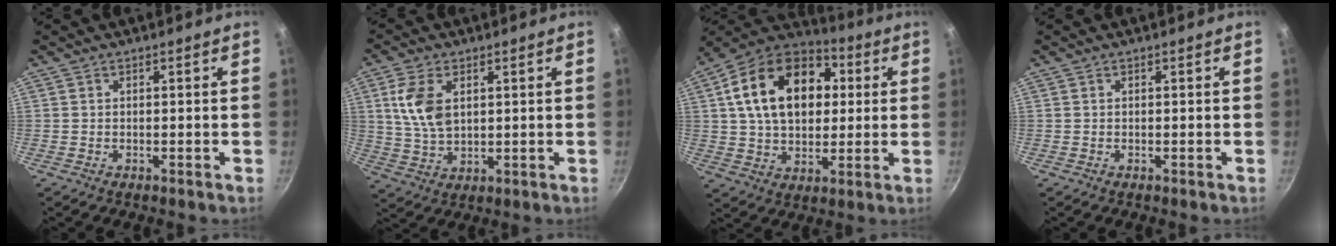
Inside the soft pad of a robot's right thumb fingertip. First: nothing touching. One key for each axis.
{"total": 9.0, "fx": 2.5, "fy": 5.4, "fz": 6.8, "tx": -0.128, "ty": -0.013, "tz": 0.052}
{"total": 22.2, "fx": 4.6, "fy": 15.1, "fz": 15.6, "tx": -0.235, "ty": 0.020, "tz": 0.066}
{"total": 0.0}